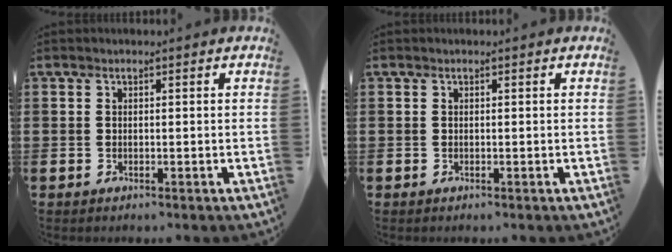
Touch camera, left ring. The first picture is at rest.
{"total": 0.0}